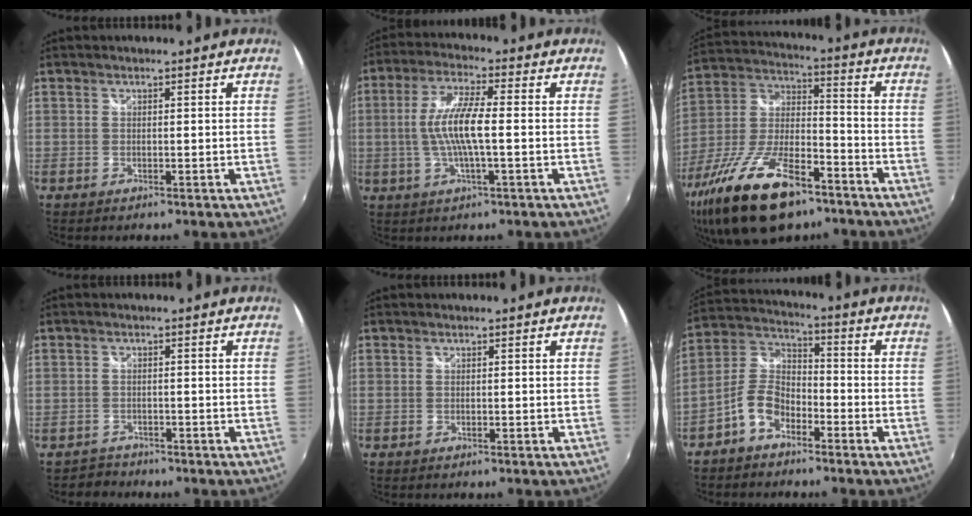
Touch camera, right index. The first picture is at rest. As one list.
[{"total": 9.3, "force": [-0.8, 1.5, 9.2], "torque": [-0.184, 0.003, -0.015]}, {"total": 23.3, "force": [-14.4, 9.4, 15.6], "torque": [-0.320, -0.027, -0.250]}, {"total": 2.4, "force": [-1.8, 1.5, -0.6], "torque": [0.004, 0.010, -0.033]}, {"total": 0.0}, {"total": 7.9, "force": [-4.9, 4.2, 4.5], "torque": [-0.106, 0.020, -0.100]}]